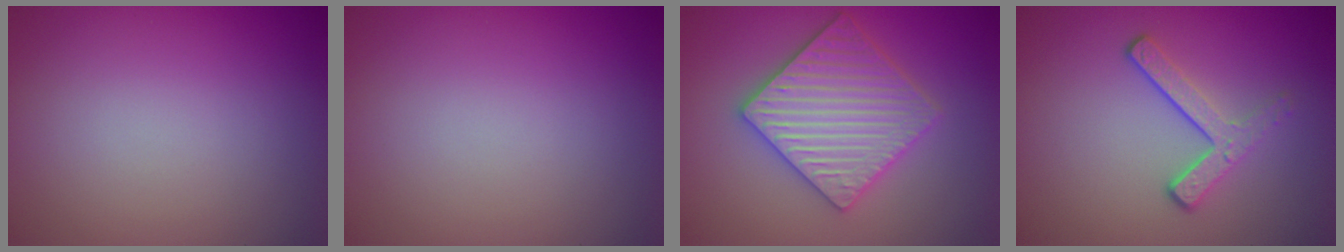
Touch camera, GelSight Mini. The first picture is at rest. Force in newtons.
{"total": 0.0}
{"total": 5.9, "press": 5.8, "slide": 1.1}
{"total": 3.2, "press": 2.2, "slide": 2.3}